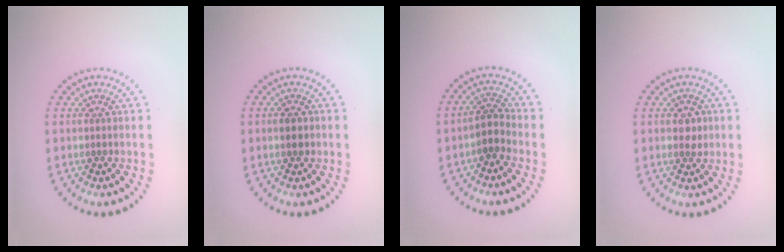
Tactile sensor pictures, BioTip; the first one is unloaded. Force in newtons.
{"total": 1.7, "press": 1.7, "slide": 0.1}
{"total": 2.2, "press": 1.7, "slide": 1.4}
{"total": 1.4, "press": 1.4, "slide": 0.3}